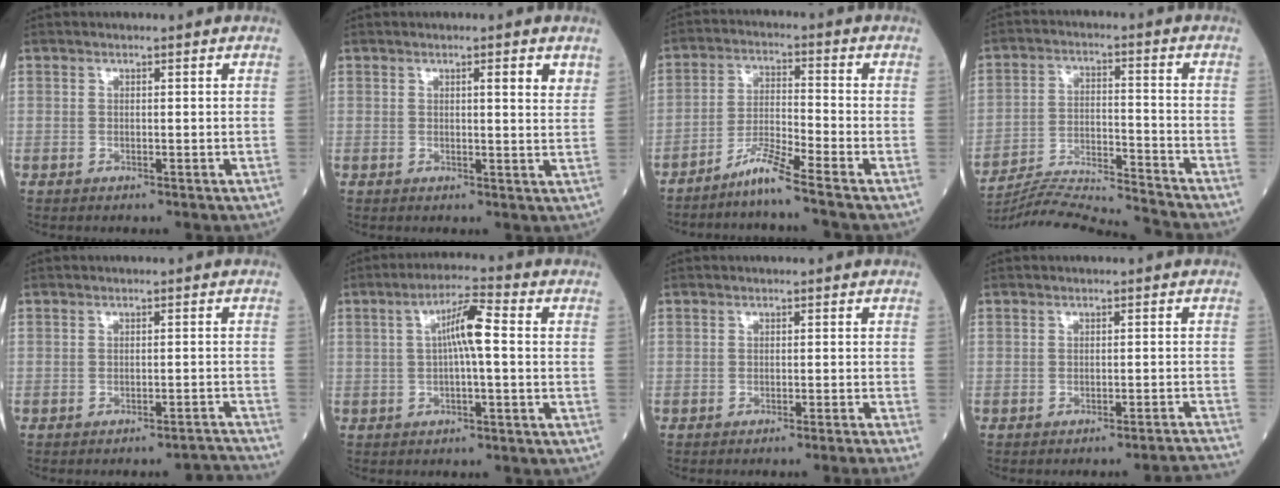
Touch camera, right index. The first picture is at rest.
{"total": 3.0, "force": [1.7, 0.3, 2.5], "torque": [-0.030, -0.008, 0.019]}
{"total": 5.6, "force": [-4.7, -1.4, 2.8], "torque": [-0.056, -0.024, -0.096]}
{"total": 14.2, "force": [-13.9, -1.6, 2.3], "torque": [-0.045, 0.005, -0.232]}
{"total": 4.0, "force": [-3.7, -1.6, -0.3], "torque": [0.018, 0.004, -0.045]}
{"total": 5.9, "force": [0.3, 0.4, 5.9], "torque": [-0.103, 0.015, 0.004]}
{"total": 4.3, "force": [-3.6, -1.8, 1.6], "torque": [-0.005, 0.001, -0.046]}
{"total": 6.6, "force": [-6.3, -1.9, 0.4], "torque": [0.010, -0.008, -0.073]}